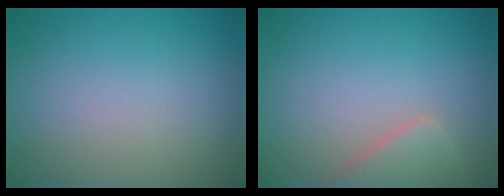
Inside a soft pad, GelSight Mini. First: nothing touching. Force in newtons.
{"total": 2.8, "press": 2.8, "slide": 0.2}